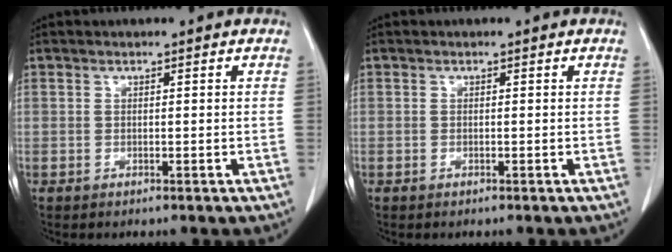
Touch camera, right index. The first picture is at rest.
{"total": 0.0}